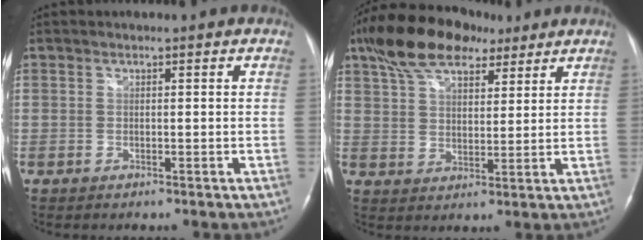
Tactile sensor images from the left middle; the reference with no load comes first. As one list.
[{"total": 14.3, "force": [9.9, 6.1, 8.4], "torque": [-0.160, 0.039, 0.177]}]